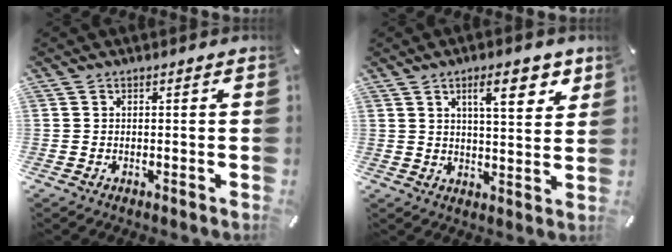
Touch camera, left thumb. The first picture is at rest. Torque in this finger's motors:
{"motor_torque": [1.63, 1.55, 0.78, -0.79, 0.27]}